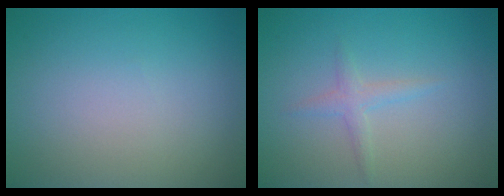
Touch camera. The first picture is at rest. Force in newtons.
{"total": 1.4, "press": 1.4, "slide": 0.1}